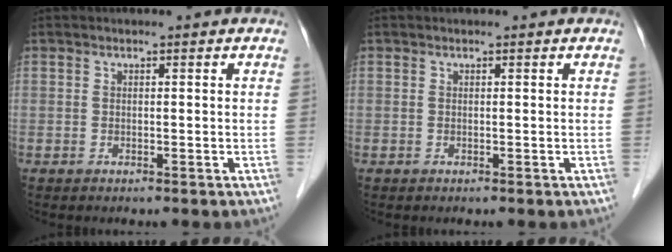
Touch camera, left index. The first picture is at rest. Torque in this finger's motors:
{"motor_torque": [0.00, 0.00, 0.00, 0.00]}